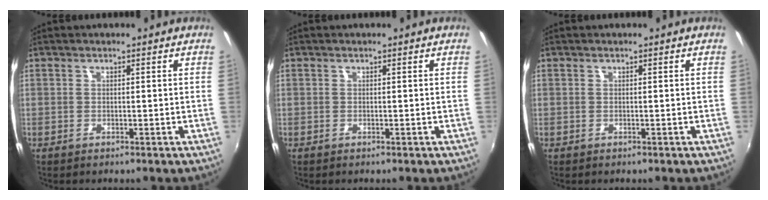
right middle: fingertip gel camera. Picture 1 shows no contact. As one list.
[{"total": 0.0}, {"total": 0.0}]